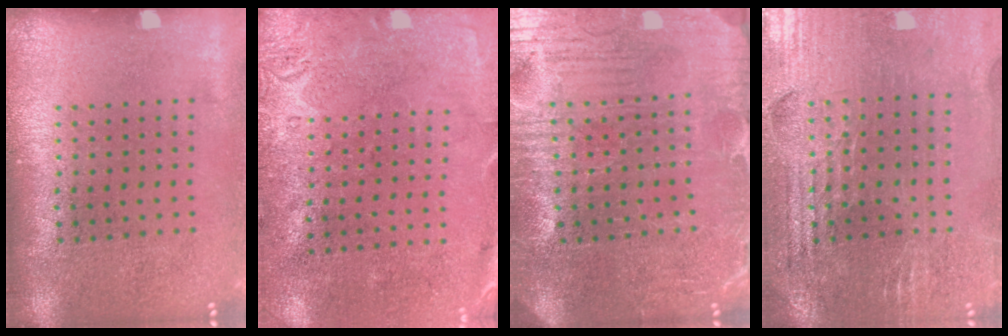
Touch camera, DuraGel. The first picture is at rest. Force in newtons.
{"total": 2.8, "press": 2.2, "slide": 1.7}
{"total": 3.8, "press": 3.8, "slide": 0.5}
{"total": 2.8, "press": 2.8, "slide": 0.4}